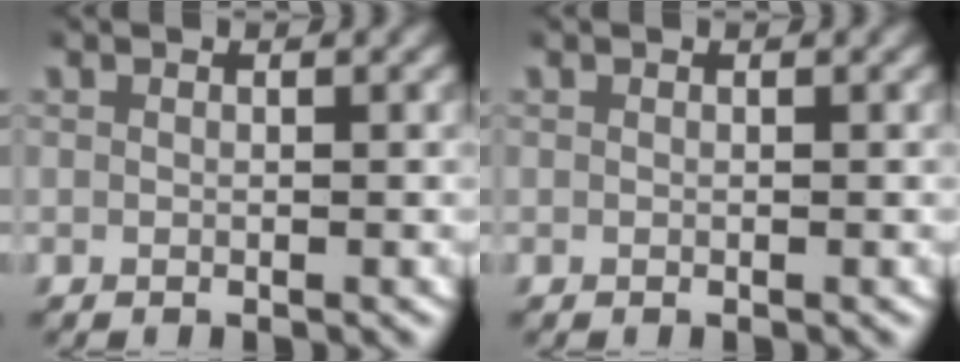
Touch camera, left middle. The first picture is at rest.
{"total": 0.0}